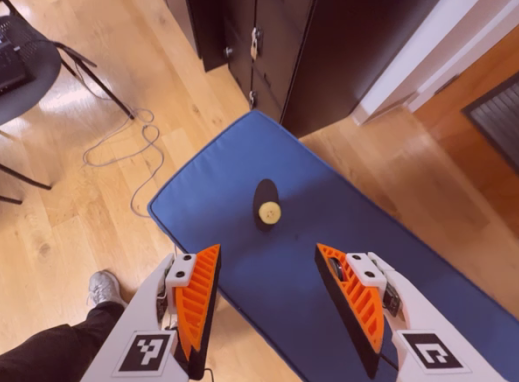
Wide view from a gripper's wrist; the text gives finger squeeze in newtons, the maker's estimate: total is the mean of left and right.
{"total": 0.0}